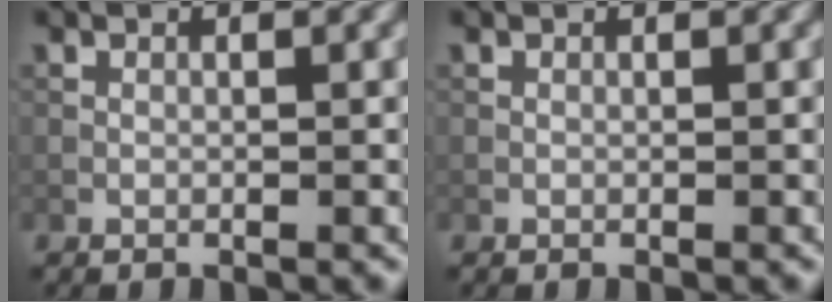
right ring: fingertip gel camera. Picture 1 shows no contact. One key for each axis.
{"total": 0.0}